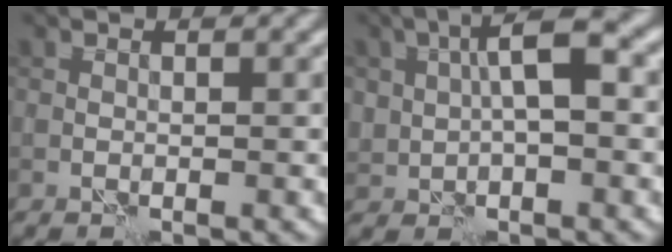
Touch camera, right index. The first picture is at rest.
{"total": 5.8, "force": [1.3, 2.8, 4.9], "torque": [-0.092, 0.014, 0.019]}